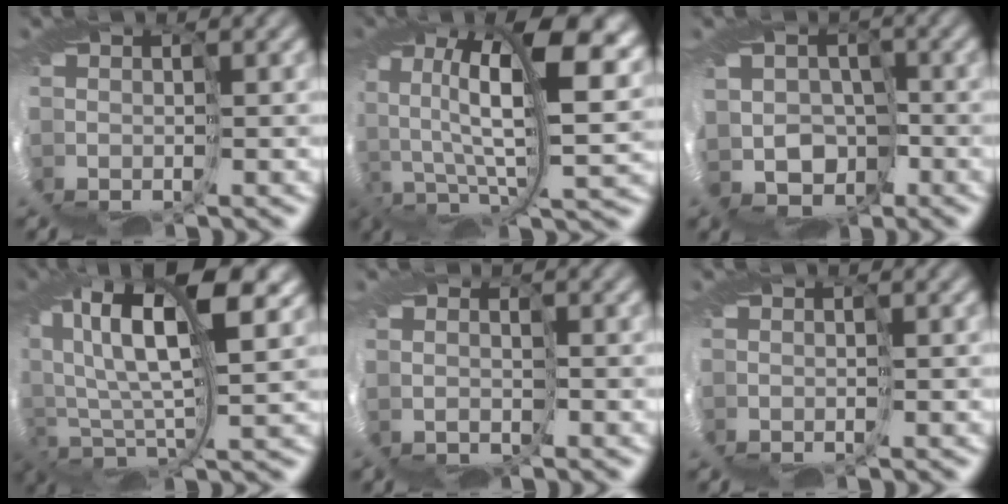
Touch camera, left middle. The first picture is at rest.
{"total": 11.5, "force": [4.5, 4.0, 9.8], "torque": [-0.204, -0.003, 0.091]}
{"total": 4.1, "force": [-0.6, 4.0, 0.8], "torque": [-0.001, 0.007, -0.044]}
{"total": 12.6, "force": [7.8, 3.5, 9.3], "torque": [-0.202, 0.017, 0.136]}
{"total": 1.5, "force": [1.4, 0.0, -0.7], "torque": [0.017, -0.004, 0.026]}
{"total": 0.0}